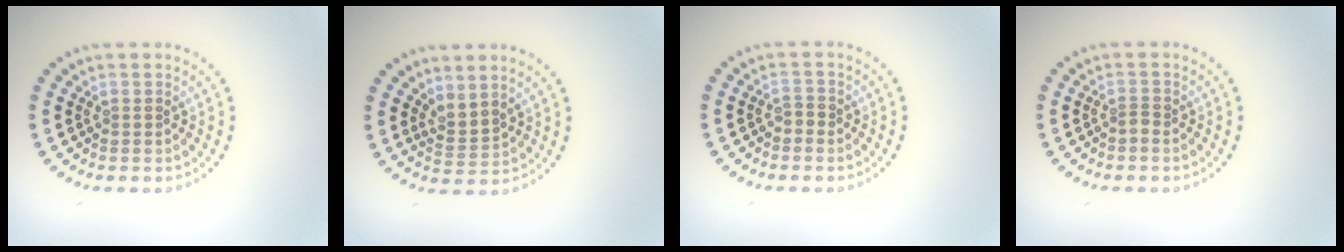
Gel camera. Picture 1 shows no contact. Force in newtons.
{"total": 2.1, "press": 1.4, "slide": 1.6}
{"total": 0.9, "press": 0.8, "slide": 0.4}
{"total": 0.9, "press": 0.5, "slide": 0.7}